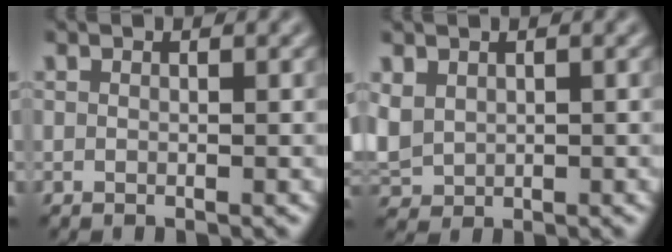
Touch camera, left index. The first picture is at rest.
{"total": 2.4, "force": [0.7, 2.0, 1.2], "torque": [-0.040, -0.002, 0.018]}